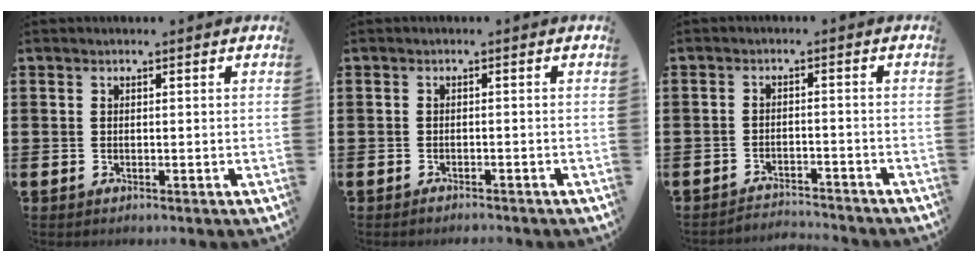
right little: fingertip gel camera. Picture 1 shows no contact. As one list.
[{"total": 0.9, "force": [-0.9, 0.1, 0.1], "torque": [-0.005, -0.001, -0.018]}, {"total": 2.4, "force": [-2.4, -0.1, -0.3], "torque": [-0.002, 0.005, -0.053]}]